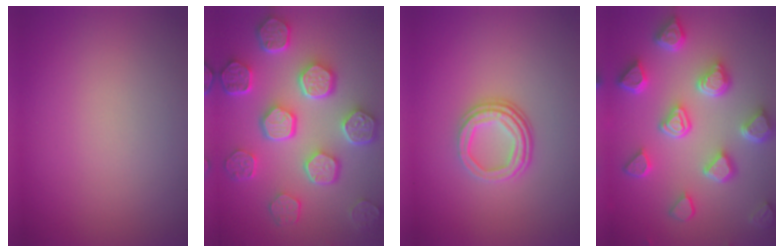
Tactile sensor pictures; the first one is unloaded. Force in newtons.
{"total": 8.1, "press": 6.3, "slide": 5.1}
{"total": 3.5, "press": 2.5, "slide": 2.5}
{"total": 6.9, "press": 5.5, "slide": 4.1}